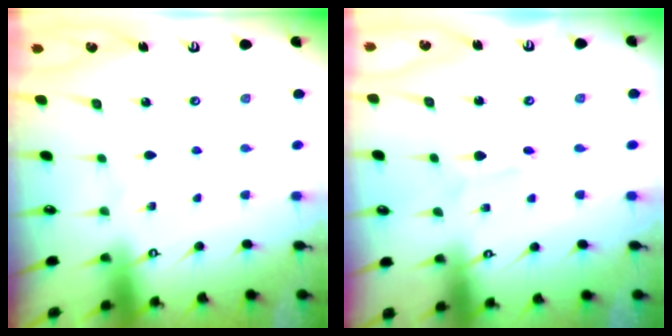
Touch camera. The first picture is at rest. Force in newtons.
{"total": 2.0, "press": 2.0, "slide": 0.3}